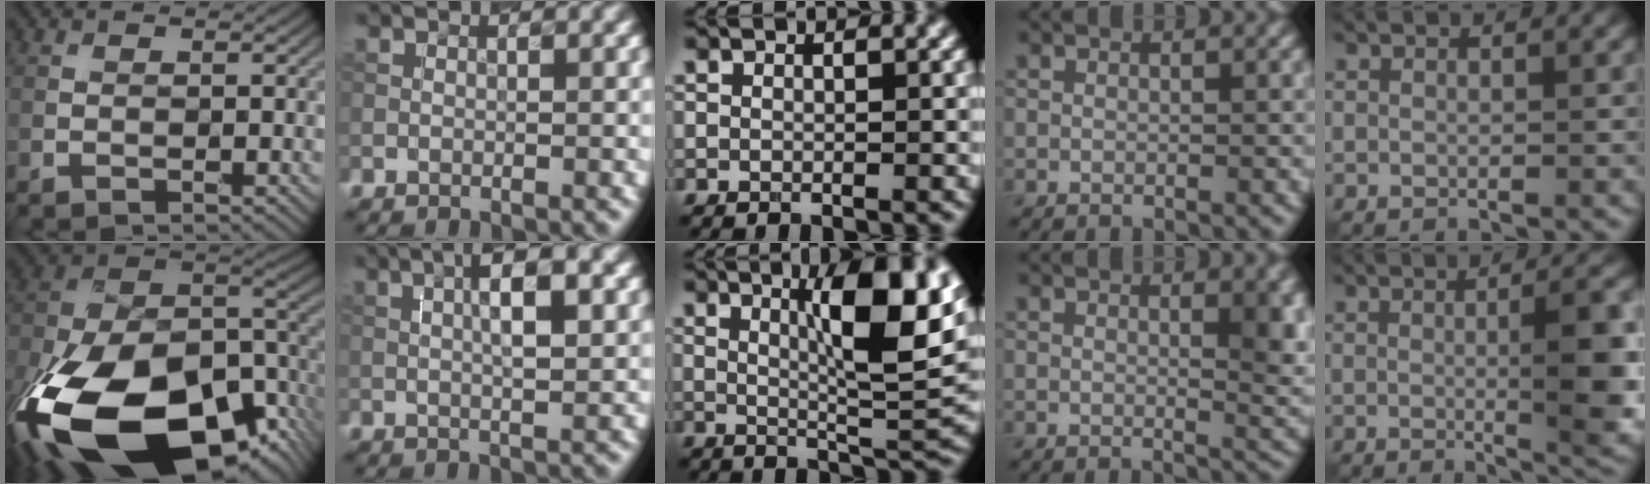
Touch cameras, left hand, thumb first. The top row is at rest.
{"thumb": {"total": 23.1, "force": [-11.3, 11.5, 16.6], "torque": [-0.388, -0.083, -0.144]}, "index": {"total": 4.6, "force": [1.1, 1.1, 4.4], "torque": [-0.073, 0.009, 0.019]}, "middle": {"total": 9.8, "force": [2.9, 2.1, 9.1], "torque": [-0.116, -0.001, 0.054]}, "ring": {"total": 3.9, "force": [1.2, 1.3, 3.6], "torque": [-0.034, -0.002, 0.017]}, "little": {"total": 7.9, "force": [0.1, 2.0, 7.7], "torque": [-0.095, 0.004, 0.000]}}